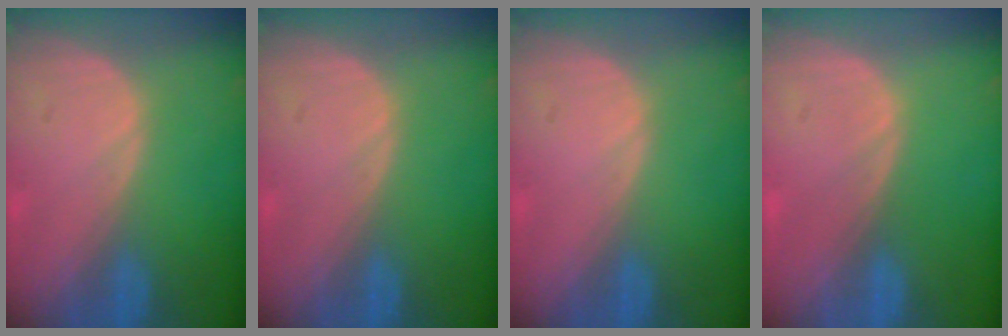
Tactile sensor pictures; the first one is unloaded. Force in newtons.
{"total": 0.0}
{"total": 0.0}
{"total": 0.0}